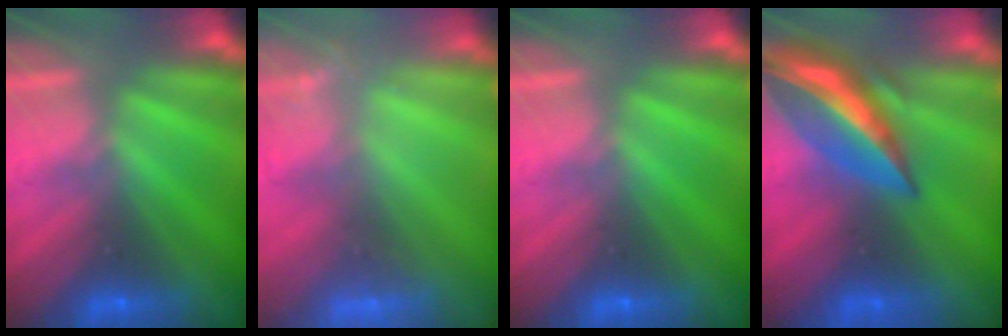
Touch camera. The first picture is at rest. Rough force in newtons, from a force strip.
{"total": 2.6}
{"total": 0.0}
{"total": 7.7}